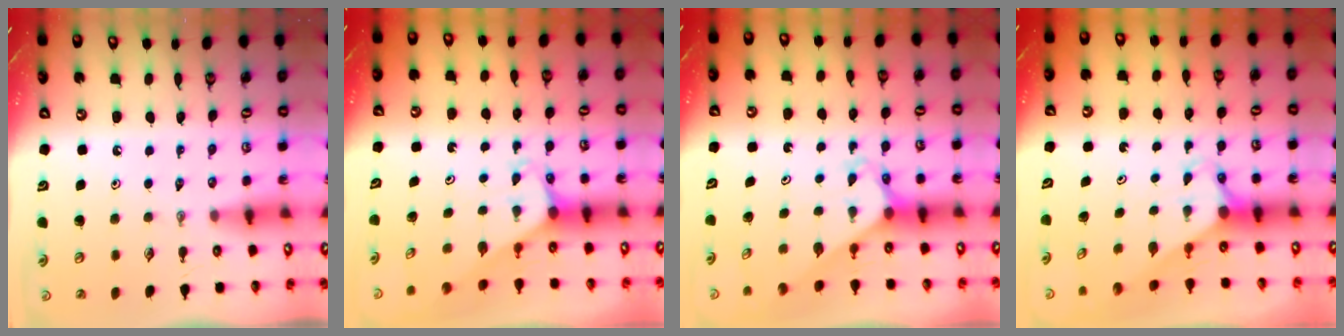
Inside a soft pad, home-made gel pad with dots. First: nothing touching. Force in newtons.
{"total": 2.0, "press": 2.0, "slide": 0.1}
{"total": 2.6, "press": 2.6, "slide": 0.2}
{"total": 2.6, "press": 2.6, "slide": 0.0}